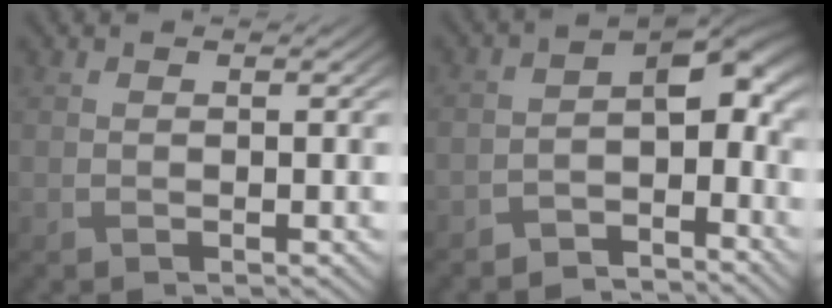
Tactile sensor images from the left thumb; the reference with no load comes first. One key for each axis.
{"total": 7.2, "fx": -4.4, "fy": 3.3, "fz": 4.6, "tx": -0.055, "ty": -0.005, "tz": -0.087}